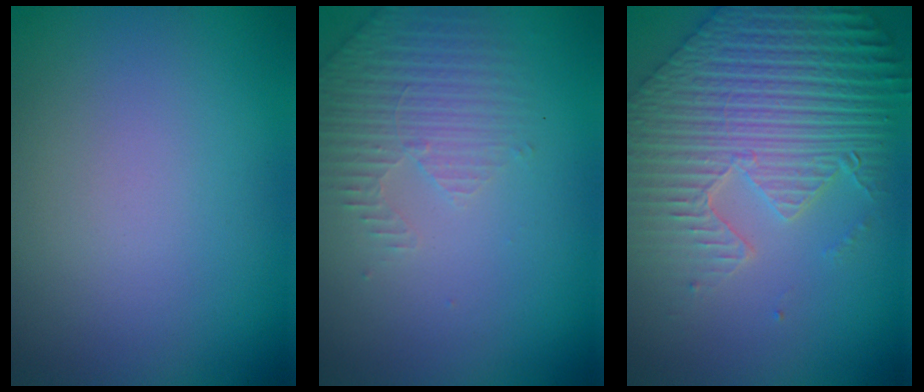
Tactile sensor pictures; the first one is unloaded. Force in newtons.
{"total": 3.1, "press": 3.1, "slide": 0.7}
{"total": 9.5, "press": 6.5, "slide": 6.8}